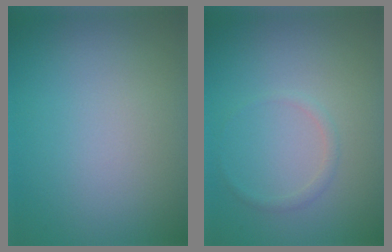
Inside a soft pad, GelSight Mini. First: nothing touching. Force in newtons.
{"total": 0.8, "press": 0.8, "slide": 0.0}